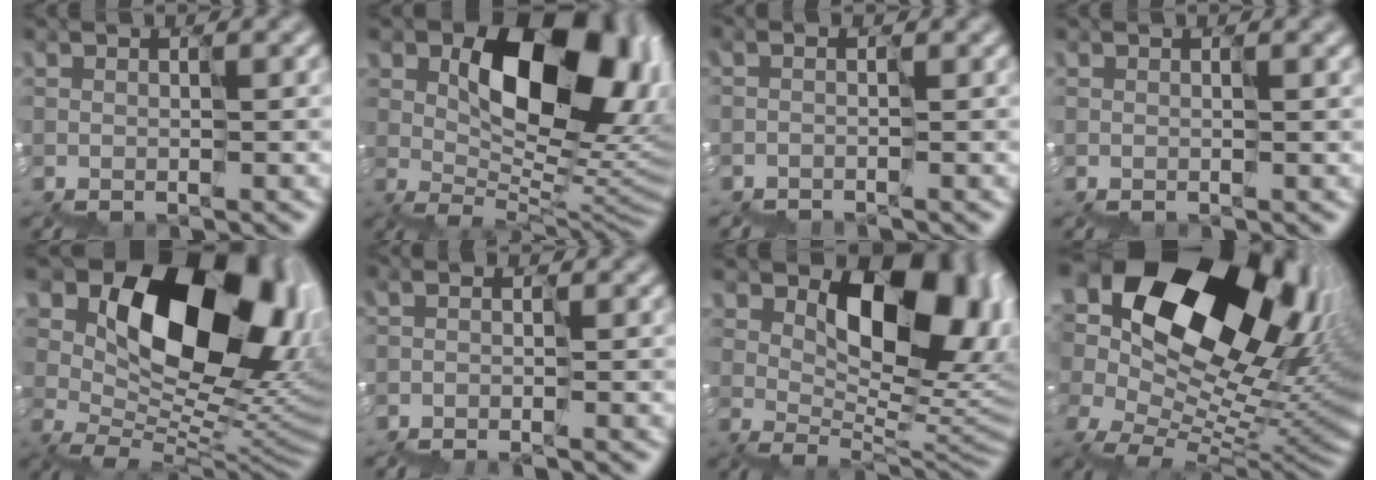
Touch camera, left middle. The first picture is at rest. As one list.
[{"total": 12.2, "force": [3.3, 7.5, 8.9], "torque": [-0.114, 0.001, 0.065]}, {"total": 0.8, "force": [-0.7, -0.1, 0.0], "torque": [-0.004, -0.002, -0.020]}, {"total": 0.6, "force": [0.2, 0.2, 0.5], "torque": [-0.008, 0.003, 0.003]}, {"total": 14.5, "force": [5.1, 9.2, 9.9], "torque": [-0.140, 0.012, 0.098]}, {"total": 1.7, "force": [-1.5, 0.1, 0.7], "torque": [-0.012, -0.001, -0.032]}, {"total": 10.0, "force": [3.0, 6.2, 7.3], "torque": [-0.091, -0.007, 0.064]}, {"total": 18.8, "force": [6.6, 11.7, 13.1], "torque": [-0.216, 0.028, 0.129]}]